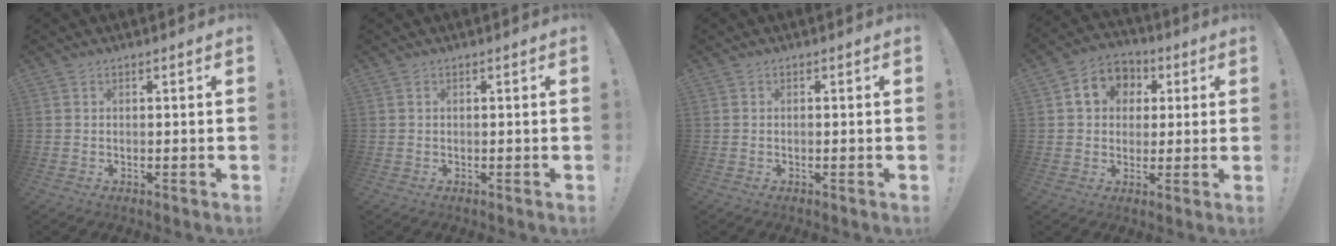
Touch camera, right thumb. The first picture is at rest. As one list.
[{"total": 0.0}, {"total": 0.0}, {"total": 10.1, "force": [2.8, 8.7, 4.4], "torque": [-0.064, 0.003, 0.058]}]